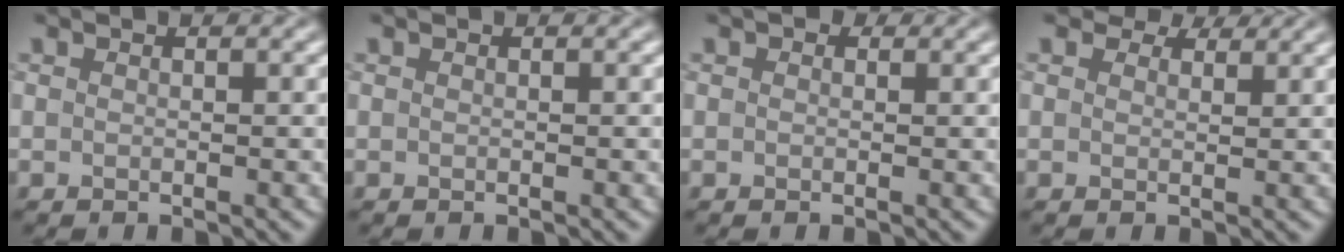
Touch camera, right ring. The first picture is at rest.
{"total": 0.0}
{"total": 0.6, "force": [0.3, 0.5, 0.3], "torque": [-0.001, -0.006, -0.002]}
{"total": 3.1, "force": [2.6, 1.4, 1.1], "torque": [-0.023, -0.001, 0.028]}